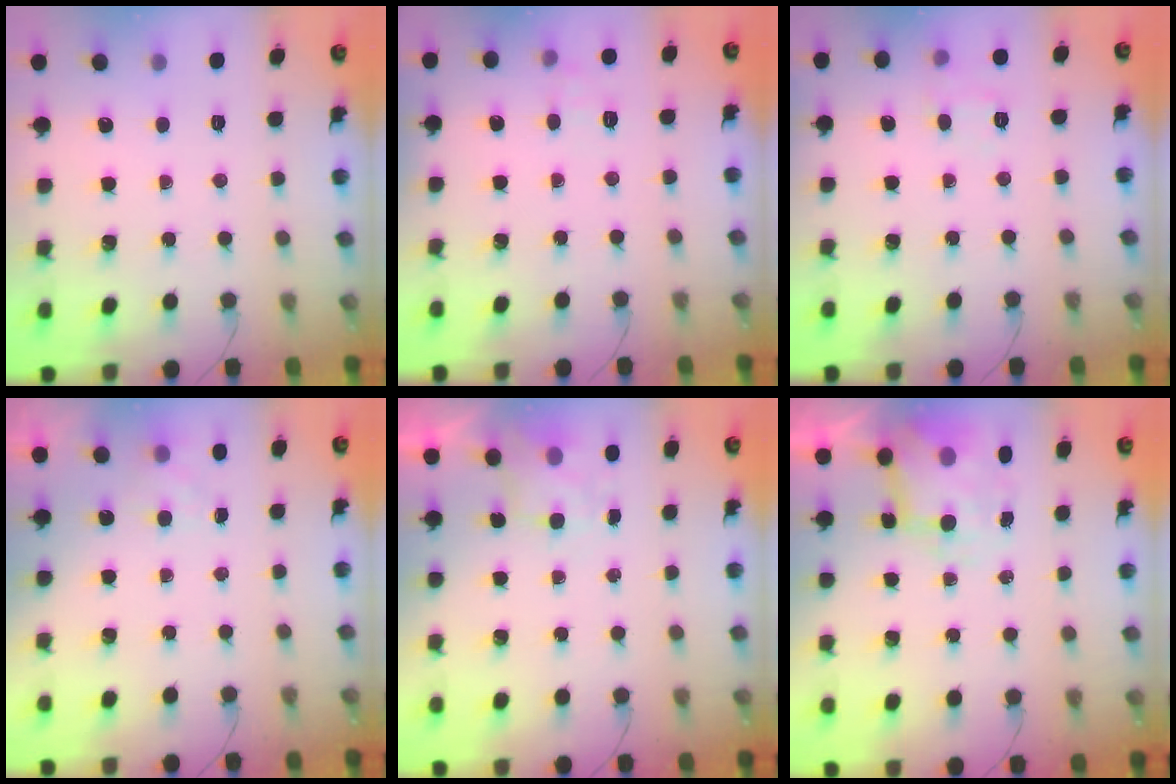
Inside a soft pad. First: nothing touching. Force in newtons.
{"total": 6.7, "press": 6.5, "slide": 1.7}
{"total": 7.6, "press": 7.5, "slide": 1.3}
{"total": 4.3, "press": 4.1, "slide": 1.2}
{"total": 1.9, "press": 1.6, "slide": 1.0}
{"total": 6.5, "press": 6.5, "slide": 0.5}